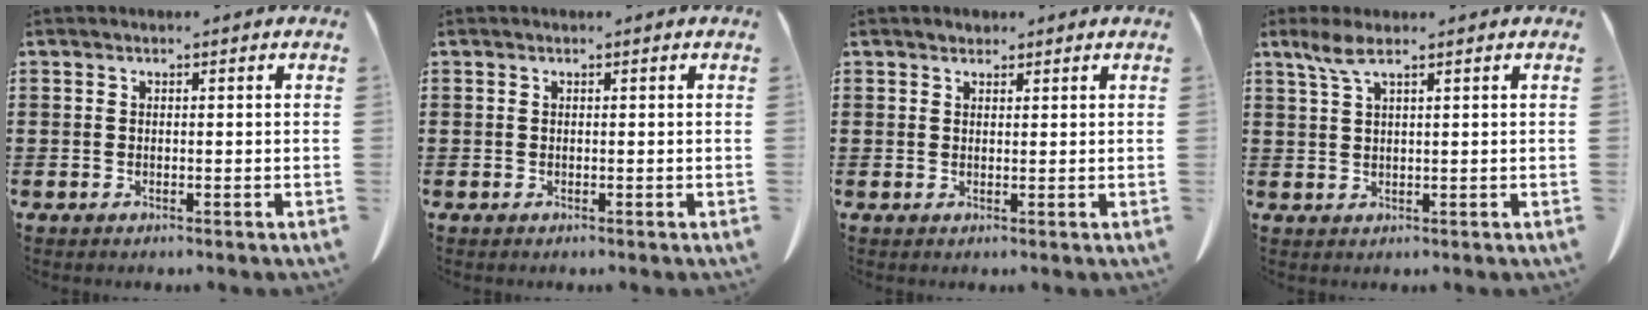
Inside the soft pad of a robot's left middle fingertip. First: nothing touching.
{"total": 0.0}
{"total": 0.9, "force": [0.9, 0.2, -0.1], "torque": [0.009, -0.003, 0.016]}
{"total": 2.9, "force": [1.8, 0.3, 2.3], "torque": [-0.050, 0.001, 0.032]}